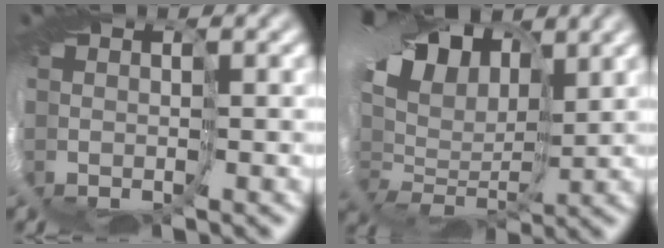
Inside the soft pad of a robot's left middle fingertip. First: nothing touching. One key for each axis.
{"total": 11.4, "fx": 4.2, "fy": 7.3, "fz": 7.6, "tx": -0.154, "ty": 0.033, "tz": 0.066}